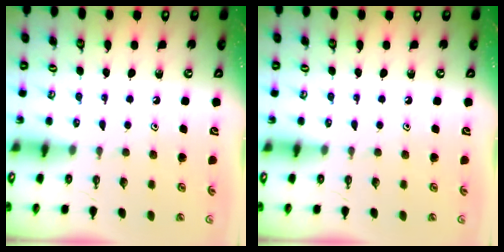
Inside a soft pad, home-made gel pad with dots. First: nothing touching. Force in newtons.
{"total": 0.0}